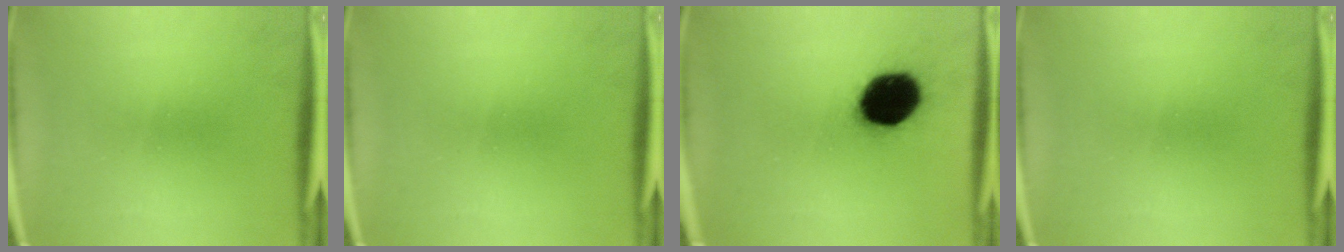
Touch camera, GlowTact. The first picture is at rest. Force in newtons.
{"total": 0.0}
{"total": 18.0}
{"total": 0.0}